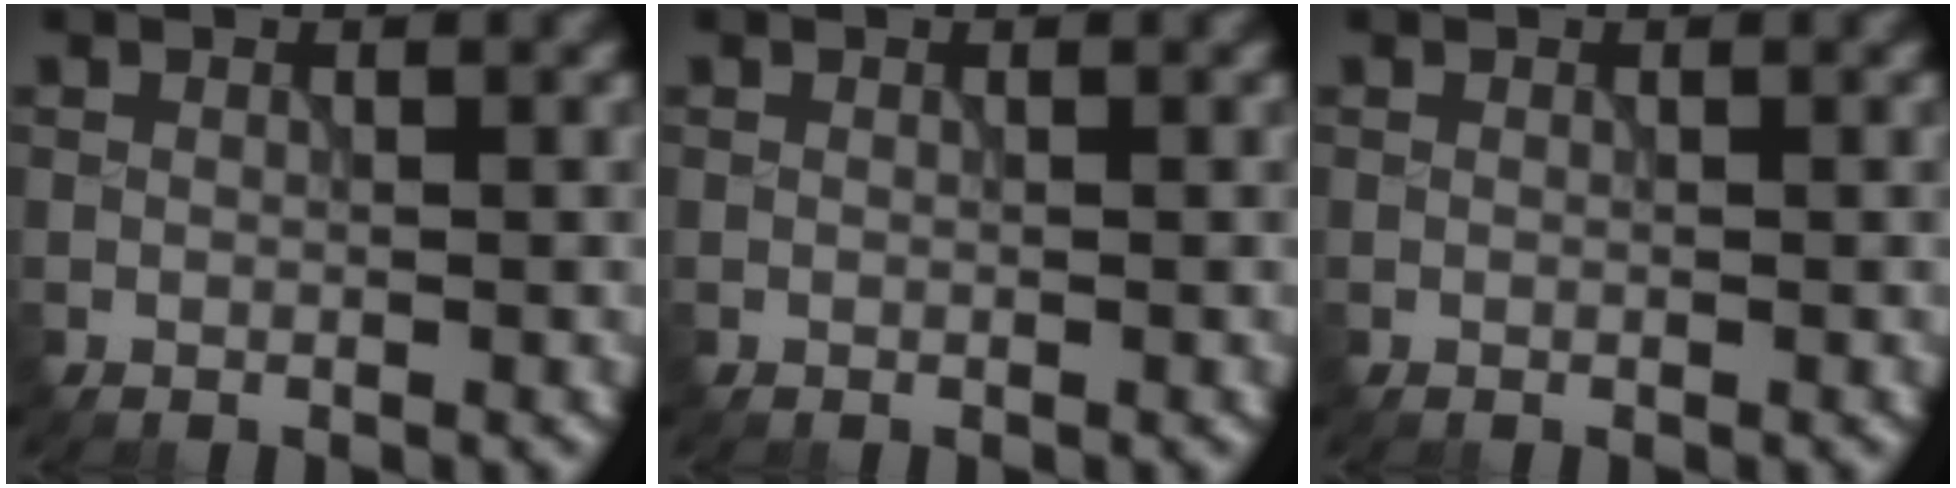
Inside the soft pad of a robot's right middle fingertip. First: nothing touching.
{"total": 0.0}
{"total": 0.0}